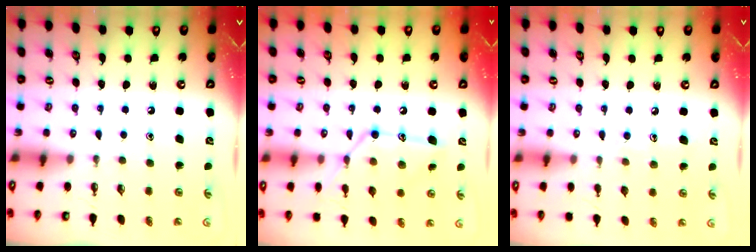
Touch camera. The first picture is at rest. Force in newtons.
{"total": 14.8, "press": 14.8, "slide": 1.2}
{"total": 6.2, "press": 6.2, "slide": 0.4}